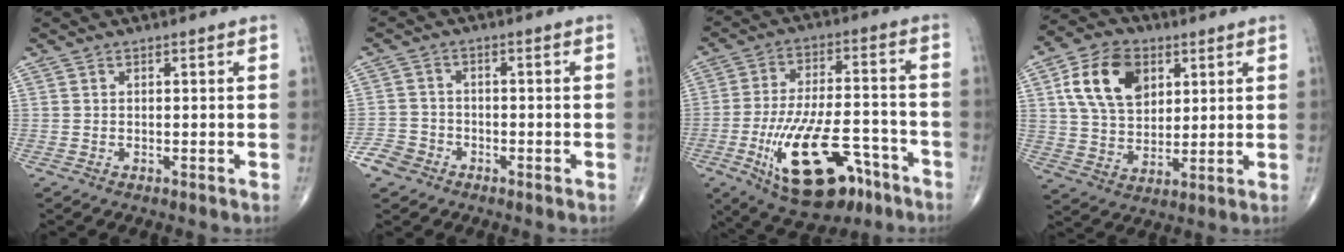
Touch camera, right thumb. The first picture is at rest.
{"total": 4.5, "force": [-3.0, 3.2, 0.8], "torque": [-0.003, 0.016, -0.060]}
{"total": 19.7, "force": [-9.5, 8.9, 14.8], "torque": [-0.244, 0.044, -0.143]}
{"total": 14.3, "force": [5.1, 9.7, 9.2], "torque": [-0.141, -0.008, 0.092]}